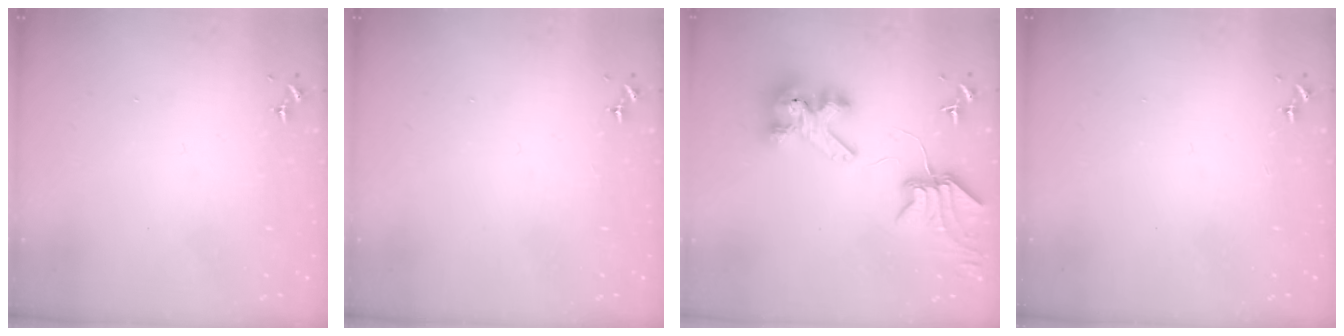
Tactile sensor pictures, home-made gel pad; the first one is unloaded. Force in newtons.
{"total": 0.0}
{"total": 8.1, "press": 8.0, "slide": 1.1}
{"total": 0.0}